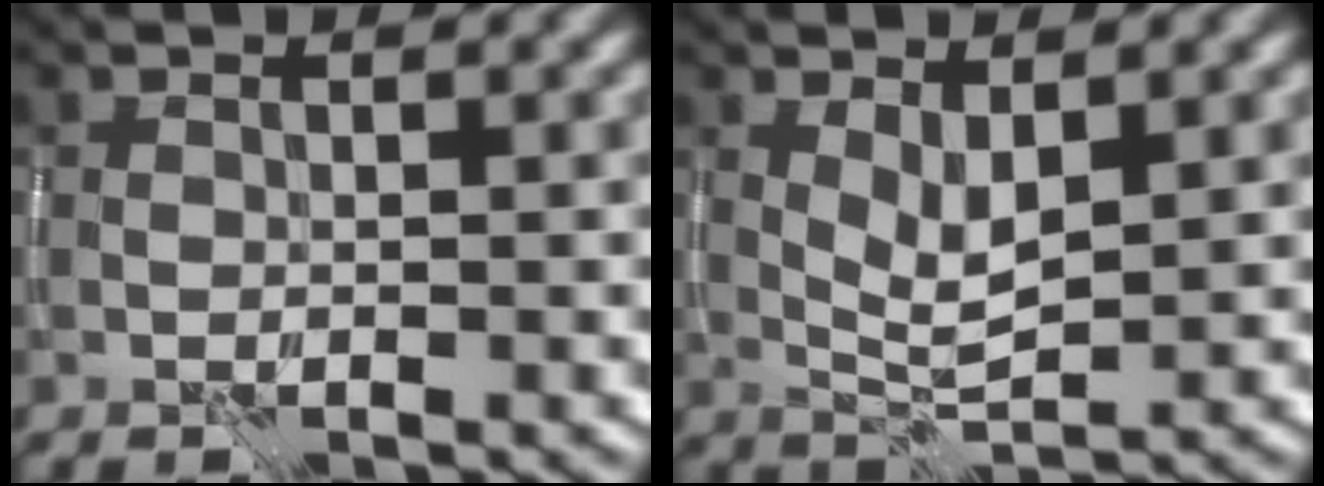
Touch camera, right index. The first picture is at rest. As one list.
[{"total": 2.6, "force": [0.9, 0.9, 2.3], "torque": [-0.048, -0.005, 0.020]}]